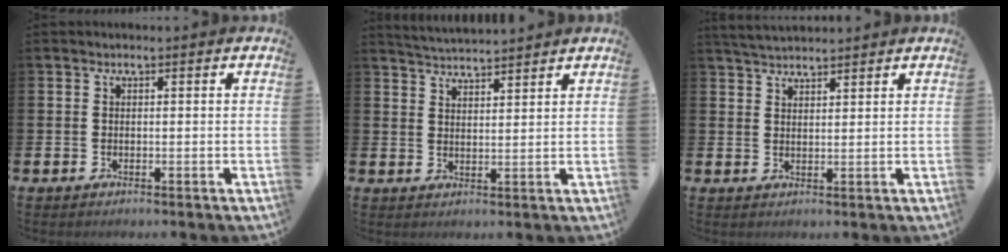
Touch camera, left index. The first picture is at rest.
{"total": 3.8, "force": [3.8, 0.0, 0.0], "torque": [-0.009, -0.022, 0.070]}
{"total": 3.5, "force": [3.4, 0.6, 0.6], "torque": [-0.016, -0.011, 0.064]}